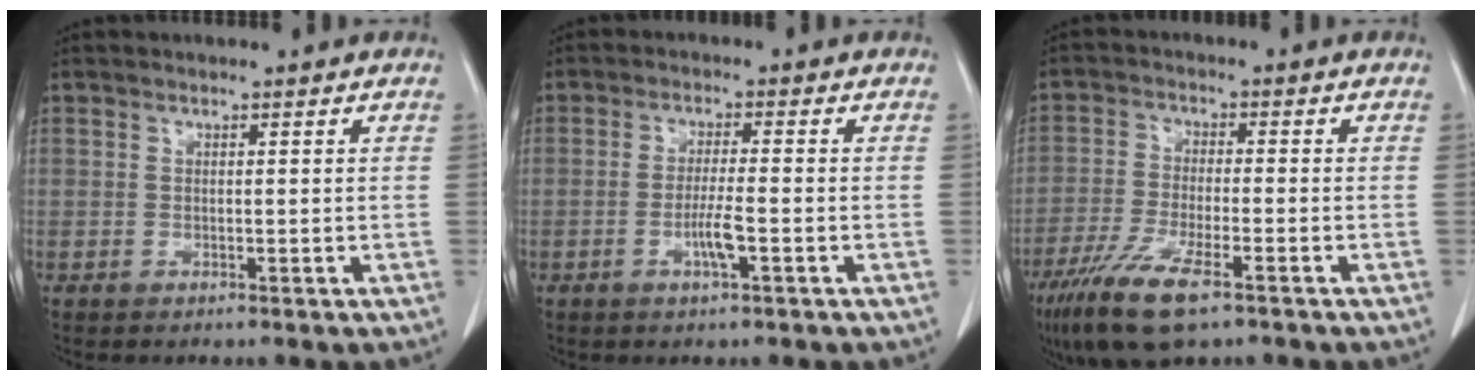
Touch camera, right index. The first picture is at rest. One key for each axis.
{"total": 3.7, "fx": -1.2, "fy": 0.6, "fz": 3.4, "tx": -0.068, "ty": -0.002, "tz": -0.020}
{"total": 11.4, "fx": -7.0, "fy": 3.0, "fz": 8.6, "tx": -0.170, "ty": -0.025, "tz": -0.121}